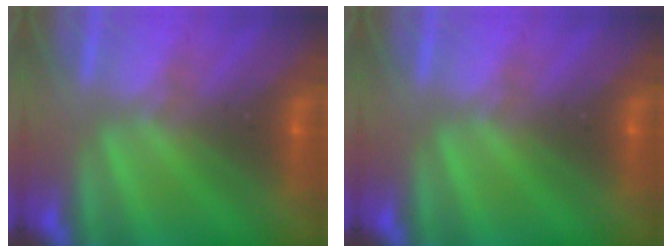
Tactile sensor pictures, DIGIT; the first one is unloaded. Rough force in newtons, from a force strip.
{"total": 0.0}